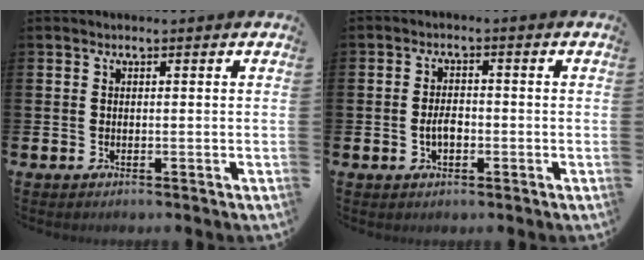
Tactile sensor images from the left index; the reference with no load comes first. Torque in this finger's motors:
{"motor_torque": [0.22, -0.12, 0.10, 0.06]}